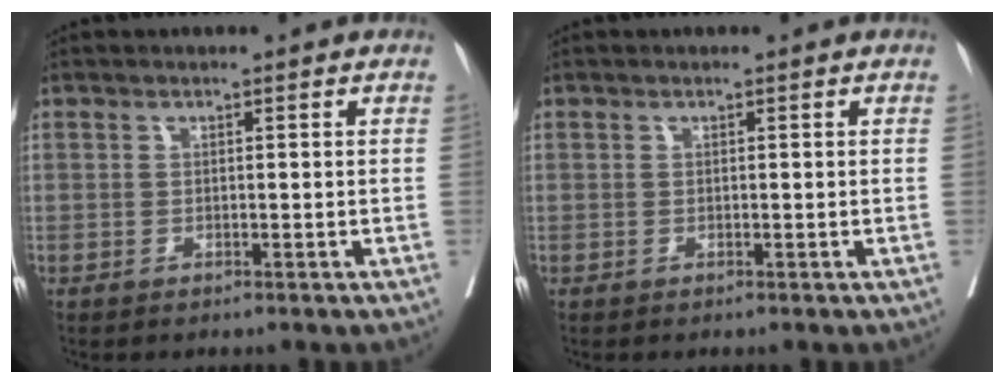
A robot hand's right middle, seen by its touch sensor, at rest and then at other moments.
{"total": 0.0}